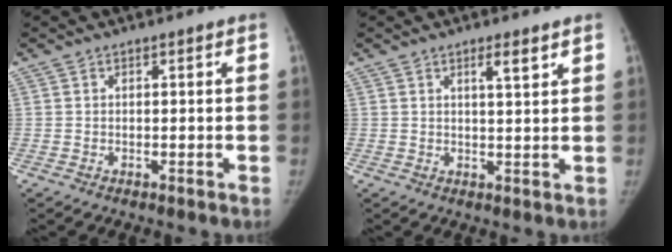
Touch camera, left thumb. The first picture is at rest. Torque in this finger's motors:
{"motor_torque": [-0.41, 0.07, 0.56, -0.17, -0.03]}